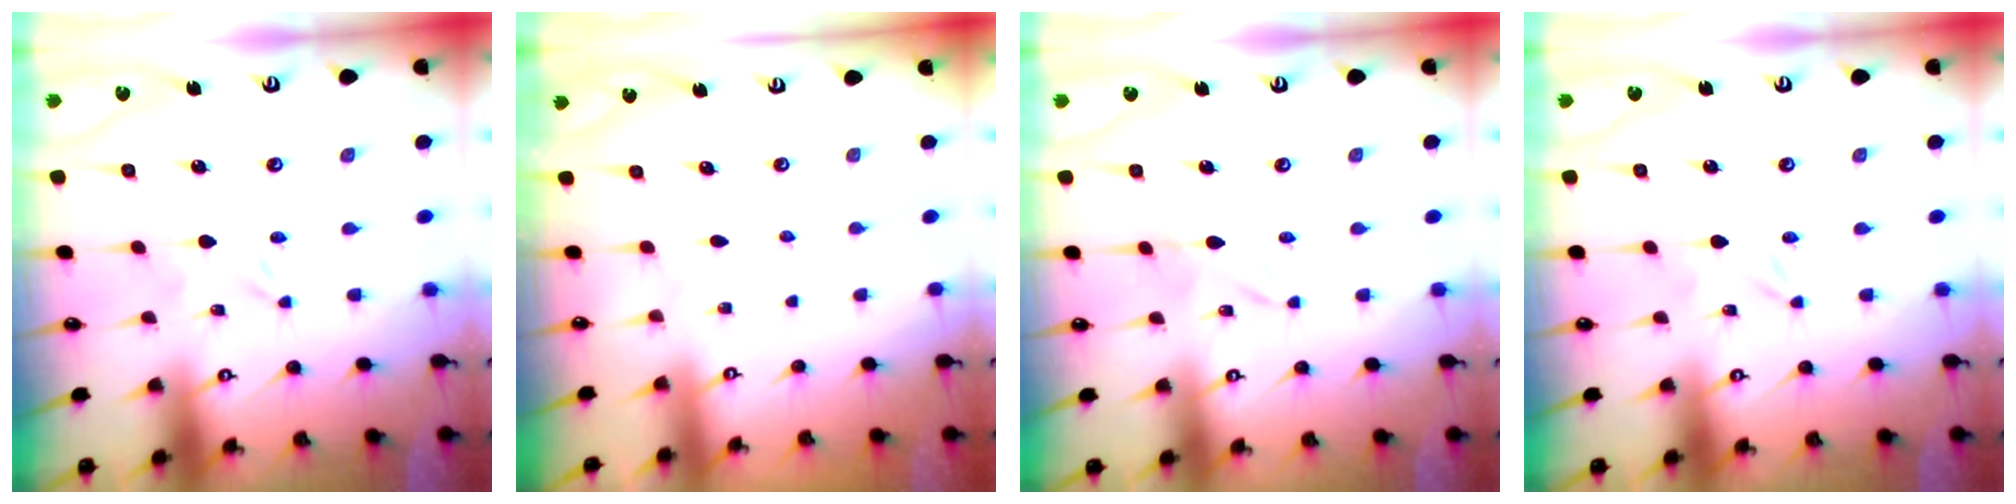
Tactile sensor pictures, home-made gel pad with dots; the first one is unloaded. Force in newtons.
{"total": 0.0}
{"total": 2.6, "press": 2.6, "slide": 0.3}
{"total": 0.0}